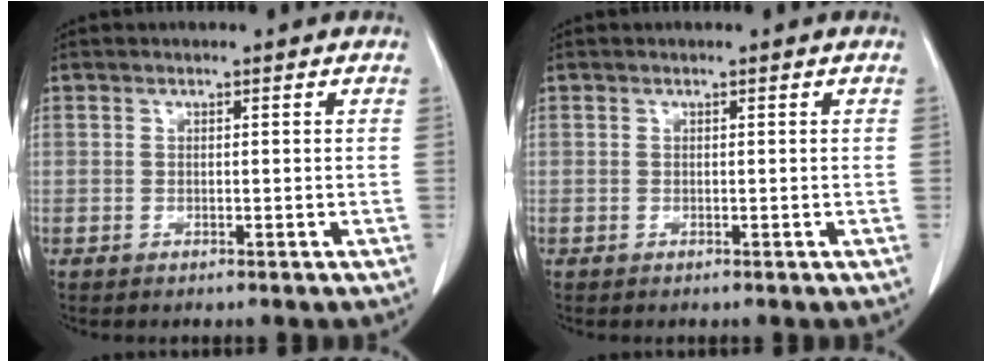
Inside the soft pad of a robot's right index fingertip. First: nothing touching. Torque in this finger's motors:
{"motor_torque": [0.00, 0.00, 0.00, 0.00]}